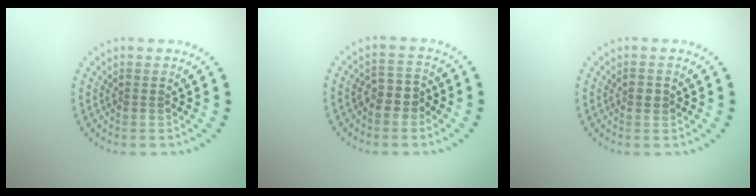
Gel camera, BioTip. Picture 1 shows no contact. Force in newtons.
{"total": 2.5, "press": 2.3, "slide": 1.0}
{"total": 1.1, "press": 1.1, "slide": 0.2}